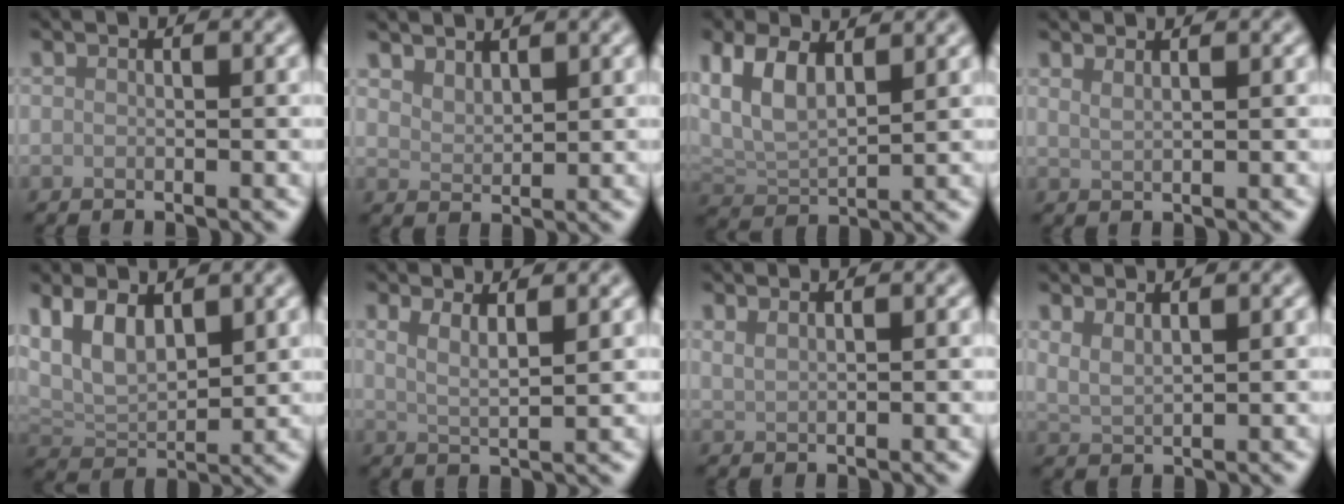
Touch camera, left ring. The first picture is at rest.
{"total": 2.1, "force": [1.9, 0.6, 0.7], "torque": [-0.011, 0.000, 0.040]}
{"total": 6.2, "force": [2.8, 3.3, 4.4], "torque": [-0.100, 0.007, 0.049]}
{"total": 1.5, "force": [1.1, 0.5, 0.8], "torque": [-0.008, -0.001, 0.014]}
{"total": 6.1, "force": [2.7, 3.4, 4.3], "torque": [-0.083, -0.002, 0.048]}
{"total": 2.9, "force": [1.8, 0.8, 2.1], "torque": [-0.028, -0.004, 0.029]}
{"total": 1.6, "force": [1.2, 0.6, 0.8], "torque": [-0.010, 0.001, 0.019]}
{"total": 2.0, "force": [1.5, 0.6, 1.2], "torque": [-0.024, -0.002, 0.033]}